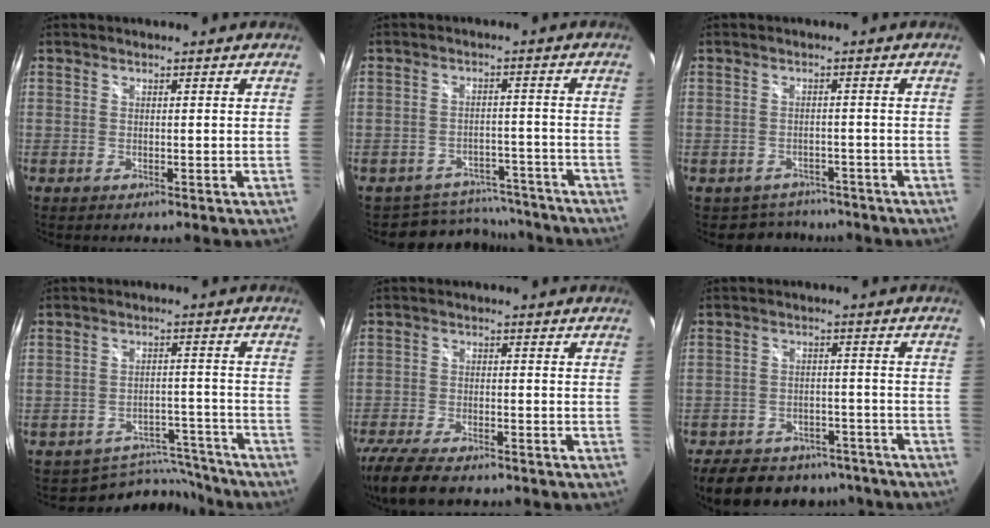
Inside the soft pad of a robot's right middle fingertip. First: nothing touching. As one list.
[{"total": 11.1, "force": [-9.6, 5.2, 1.5], "torque": [-0.039, 0.023, -0.119]}, {"total": 5.6, "force": [-4.6, 3.2, 0.4], "torque": [-0.017, 0.007, -0.064]}, {"total": 8.8, "force": [-8.4, 2.8, -0.7], "torque": [0.009, 0.023, -0.120]}, {"total": 11.0, "force": [-8.9, 3.0, 5.8], "torque": [-0.145, -0.039, -0.156]}, {"total": 16.9, "force": [-13.4, 8.2, 6.3], "torque": [-0.145, 0.014, -0.171]}]